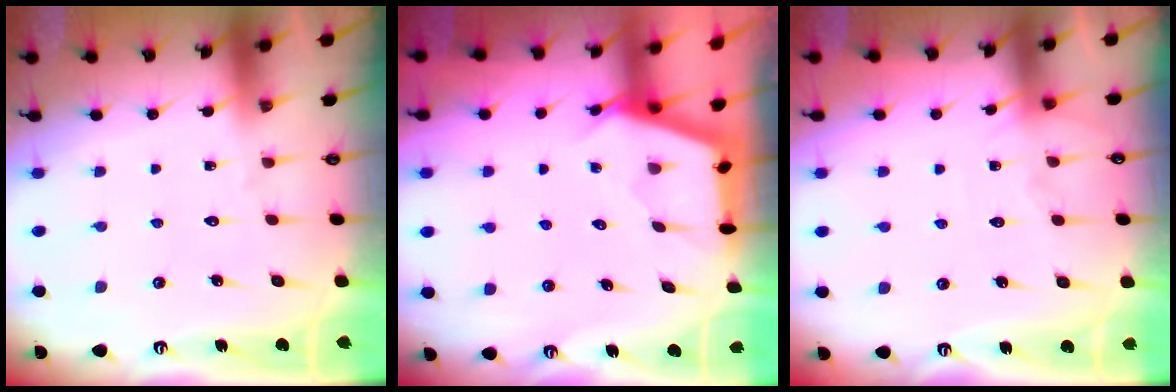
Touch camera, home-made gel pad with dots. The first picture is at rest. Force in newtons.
{"total": 2.9, "press": 2.8, "slide": 0.4}
{"total": 5.3, "press": 5.3, "slide": 0.7}